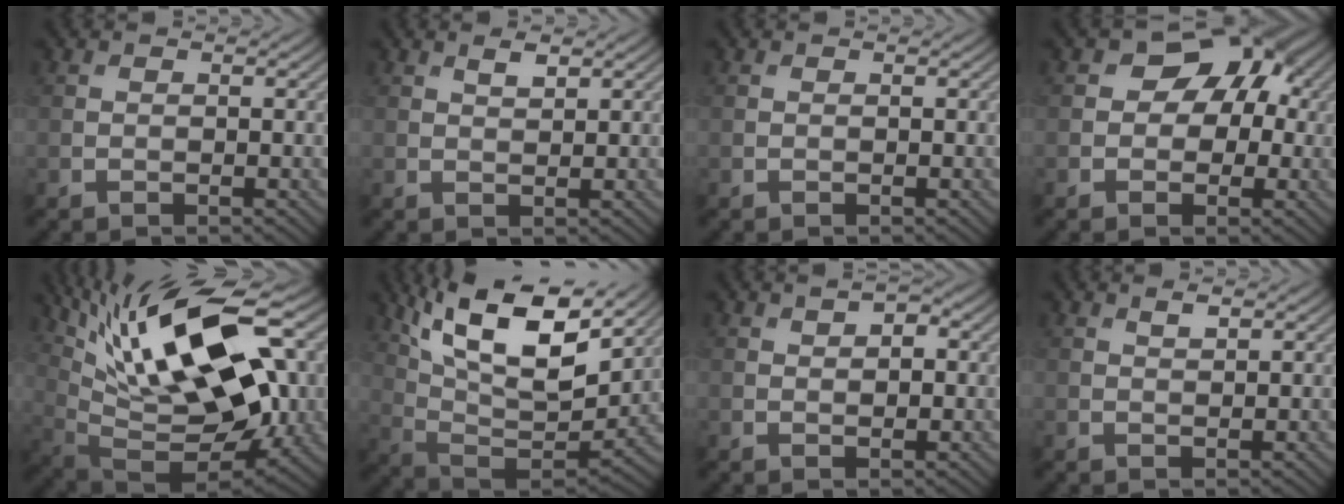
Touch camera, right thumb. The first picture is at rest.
{"total": 1.7, "force": [1.1, 0.5, 1.1], "torque": [-0.024, 0.000, 0.023]}
{"total": 0.0}
{"total": 9.0, "force": [1.4, 7.1, 5.3], "torque": [-0.048, 0.025, -0.009]}
{"total": 19.2, "force": [7.0, 8.1, 15.9], "torque": [-0.288, 0.034, 0.116]}
{"total": 17.8, "force": [10.1, 7.2, 12.8], "torque": [-0.267, 0.026, 0.167]}
{"total": 2.7, "force": [1.0, 1.4, 2.0], "torque": [-0.026, -0.001, 0.020]}
{"total": 1.2, "force": [0.8, 0.3, 0.8], "torque": [-0.019, 0.001, 0.017]}